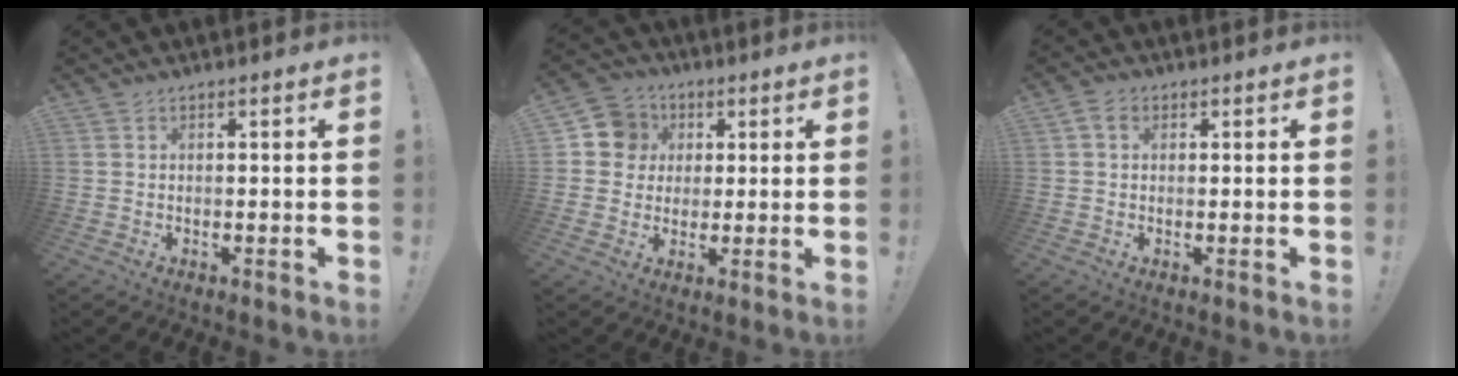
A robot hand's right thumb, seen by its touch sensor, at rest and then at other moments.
{"total": 9.5, "force": [1.9, 9.0, 2.3], "torque": [-0.025, 0.002, 0.041]}
{"total": 2.9, "force": [0.8, 2.2, 1.8], "torque": [-0.029, 0.006, 0.016]}